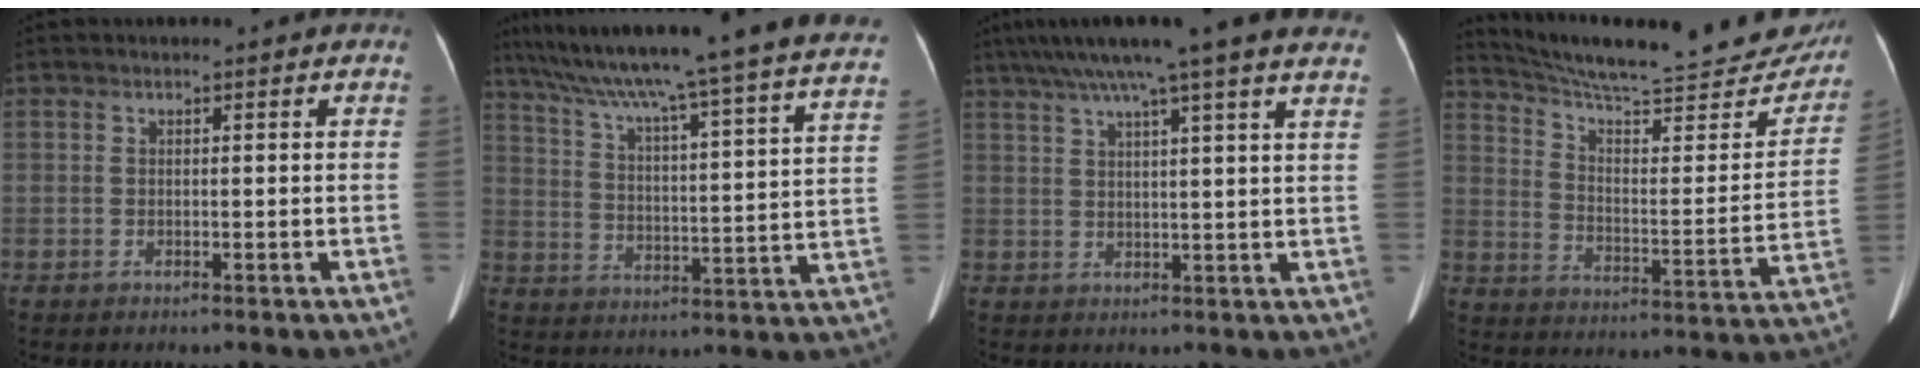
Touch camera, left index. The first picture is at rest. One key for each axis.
{"total": 32.2, "fx": 28.2, "fy": -0.4, "fz": 15.5, "tx": -0.252, "ty": -0.064, "tz": 0.363}
{"total": 17.3, "fx": 13.7, "fy": -1.1, "fz": 10.4, "tx": -0.176, "ty": 0.025, "tz": 0.175}
{"total": 28.4, "fx": 25.6, "fy": 4.4, "fz": 11.4, "tx": -0.174, "ty": -0.060, "tz": 0.336}